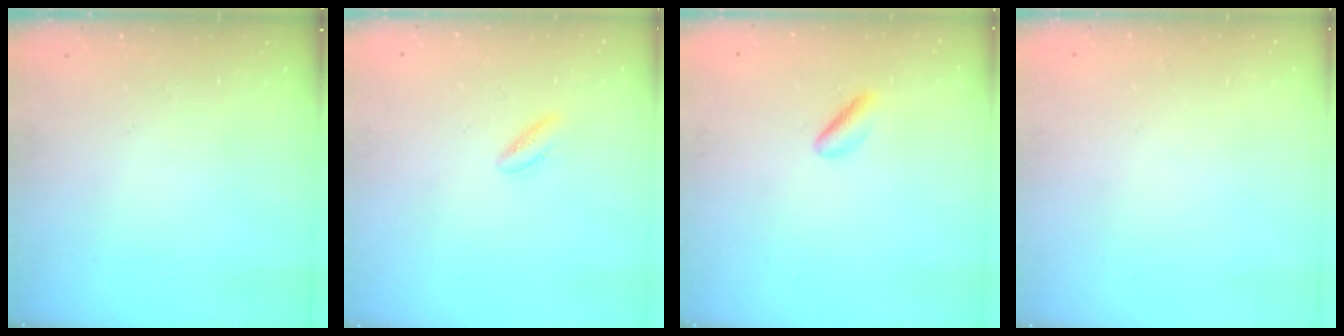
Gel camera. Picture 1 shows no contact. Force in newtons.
{"total": 2.1, "press": 1.9, "slide": 0.9}
{"total": 2.3, "press": 2.1, "slide": 1.0}
{"total": 2.2, "press": 2.2, "slide": 0.1}